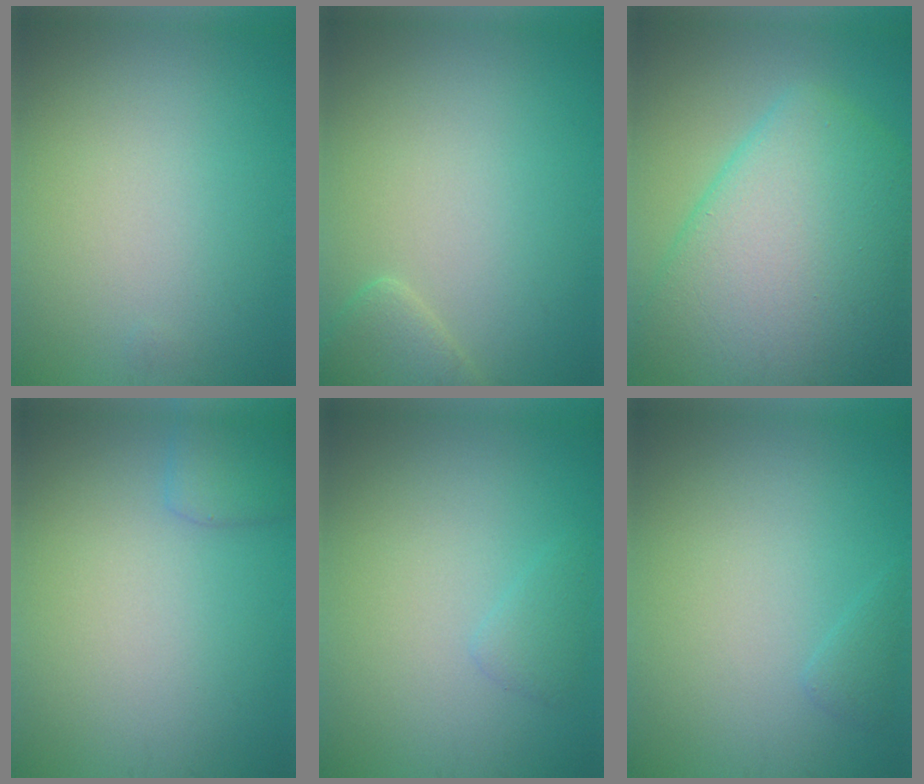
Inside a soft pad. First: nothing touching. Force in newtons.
{"total": 2.2, "press": 2.2, "slide": 0.1}
{"total": 11.3, "press": 11.3, "slide": 0.3}
{"total": 1.7, "press": 1.7, "slide": 0.1}
{"total": 1.1, "press": 1.1, "slide": 0.1}
{"total": 0.9, "press": 0.9, "slide": 0.1}